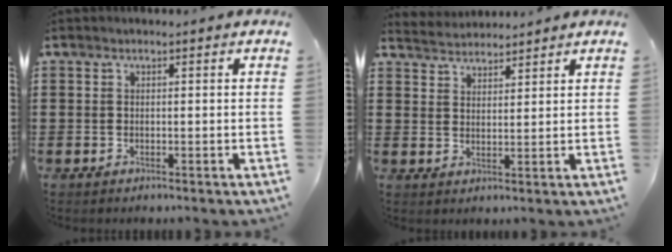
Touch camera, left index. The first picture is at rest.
{"total": 3.0, "force": [2.9, 0.2, -0.4], "torque": [-0.002, -0.008, 0.055]}